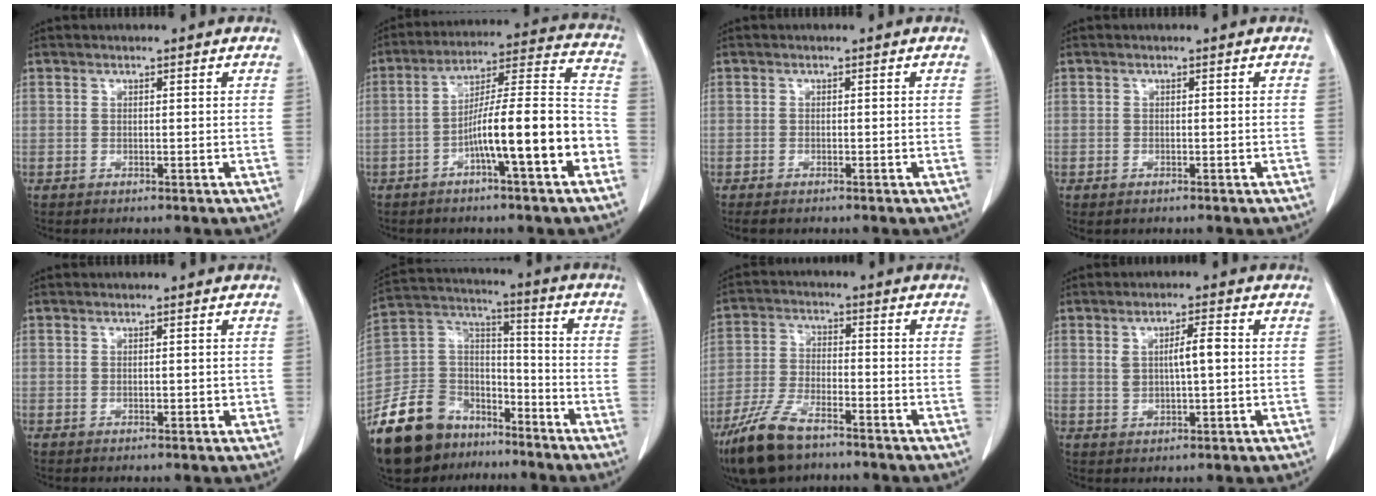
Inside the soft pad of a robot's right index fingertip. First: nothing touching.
{"total": 15.2, "force": [-5.5, 1.5, 14.1], "torque": [-0.219, 0.028, -0.086]}
{"total": 2.6, "force": [-1.8, 1.2, 1.5], "torque": [-0.033, -0.004, -0.025]}
{"total": 1.6, "force": [-0.8, 1.0, 1.0], "torque": [-0.025, -0.001, -0.008]}
{"total": 1.8, "force": [-0.1, 1.0, 1.5], "torque": [-0.030, 0.002, 0.002]}
{"total": 21.1, "force": [-14.8, 12.2, 9.0], "torque": [-0.207, 0.038, -0.260]}
{"total": 11.2, "force": [-7.9, 4.0, 6.9], "torque": [-0.153, -0.016, -0.150]}
{"total": 5.3, "force": [0.7, 1.5, 5.0], "torque": [-0.093, 0.011, 0.019]}